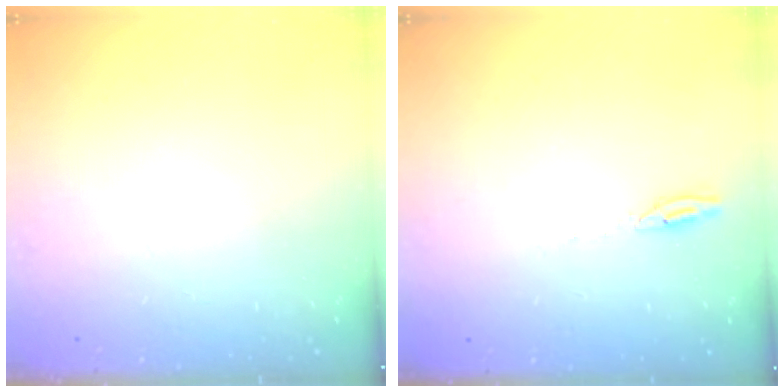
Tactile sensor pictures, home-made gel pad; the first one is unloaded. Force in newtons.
{"total": 2.7, "press": 2.7, "slide": 0.2}